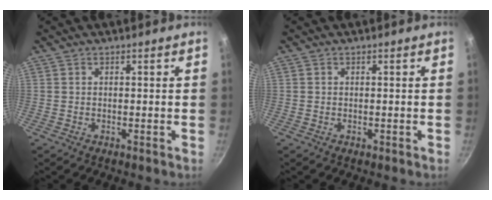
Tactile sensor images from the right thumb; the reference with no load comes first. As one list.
[{"total": 0.0}]